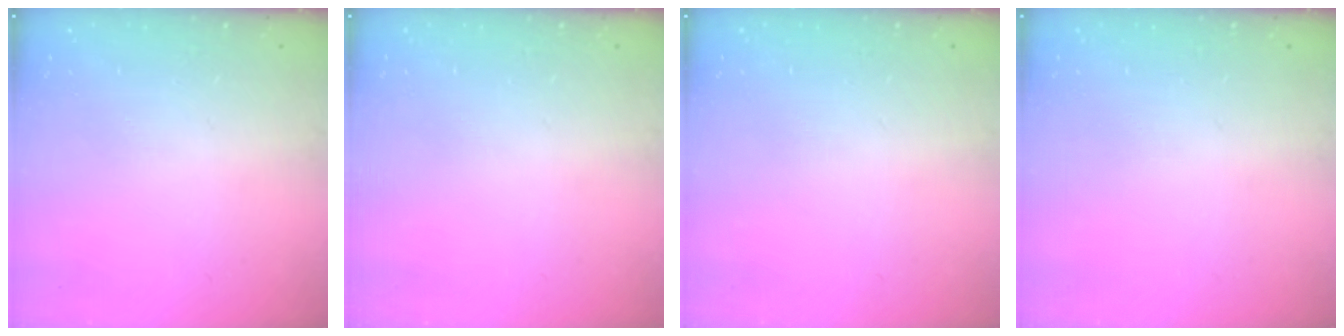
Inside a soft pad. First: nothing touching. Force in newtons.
{"total": 0.0}
{"total": 0.0}
{"total": 0.0}